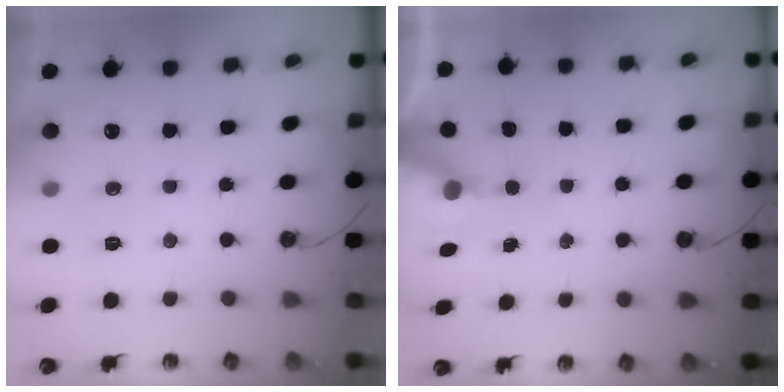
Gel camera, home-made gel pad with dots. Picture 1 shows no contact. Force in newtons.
{"total": 6.3, "press": 6.2, "slide": 0.7}